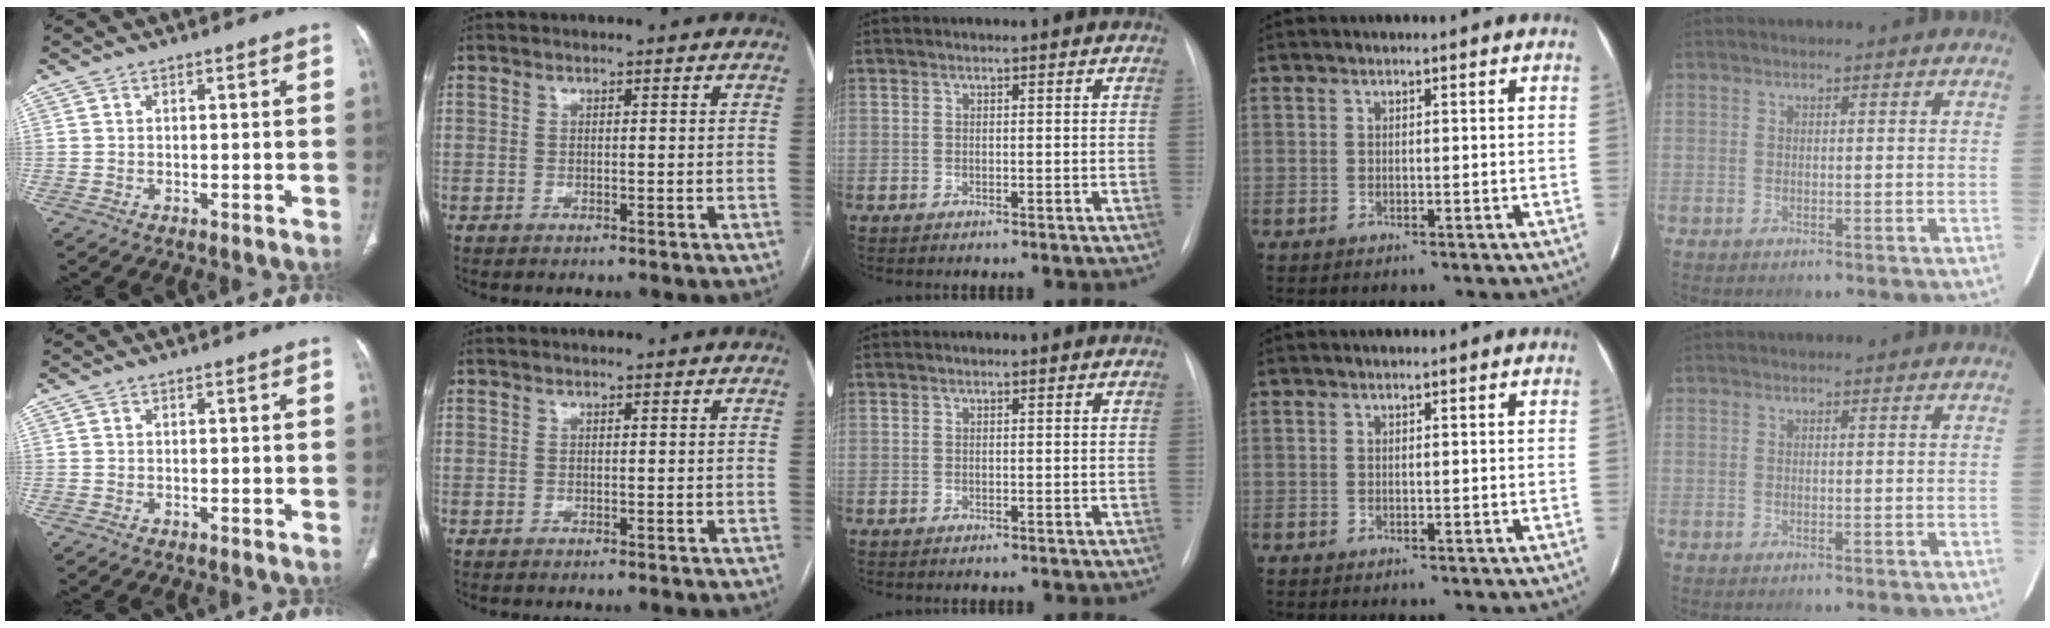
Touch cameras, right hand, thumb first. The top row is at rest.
{}